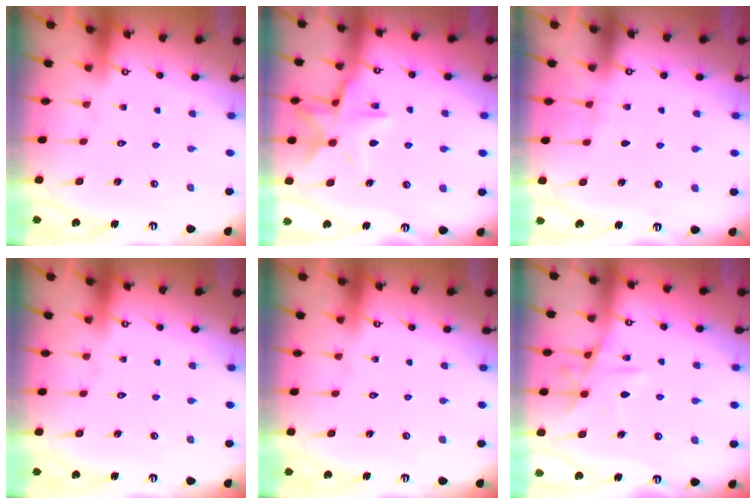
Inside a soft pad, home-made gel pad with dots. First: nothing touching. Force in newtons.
{"total": 13.8, "press": 13.7, "slide": 0.9}
{"total": 3.7, "press": 3.6, "slide": 1.0}
{"total": 0.0}
{"total": 0.0}
{"total": 11.0, "press": 10.9, "slide": 0.7}